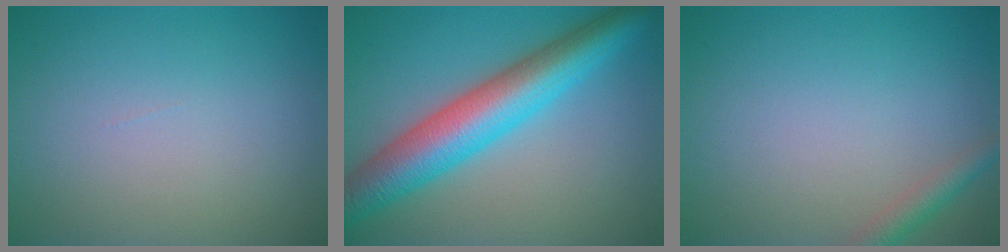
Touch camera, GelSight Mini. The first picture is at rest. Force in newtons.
{"total": 8.4, "press": 8.4, "slide": 0.1}
{"total": 1.9, "press": 1.9, "slide": 0.1}